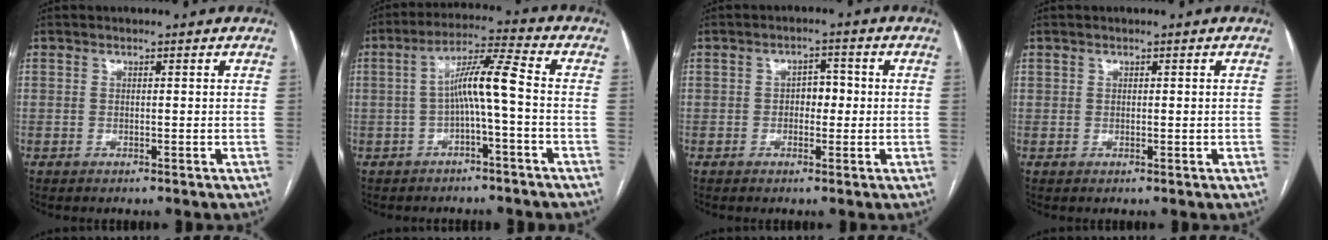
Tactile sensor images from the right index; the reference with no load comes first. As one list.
[{"total": 7.3, "force": [-0.9, 0.0, 7.3], "torque": [-0.128, 0.027, -0.017]}, {"total": 3.2, "force": [-0.1, 2.0, 2.5], "torque": [-0.031, 0.011, -0.003]}, {"total": 0.7, "force": [0.4, 0.6, 0.3], "torque": [-0.001, 0.002, 0.007]}]